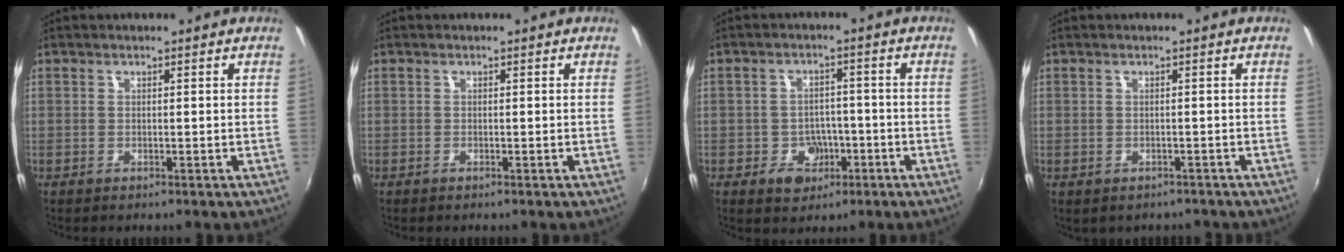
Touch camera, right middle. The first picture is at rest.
{"total": 0.0}
{"total": 5.9, "force": [-2.8, 4.8, 2.0], "torque": [-0.048, 0.013, -0.029]}
{"total": 2.4, "force": [-1.6, 1.6, 0.8], "torque": [-0.019, -0.010, -0.017]}